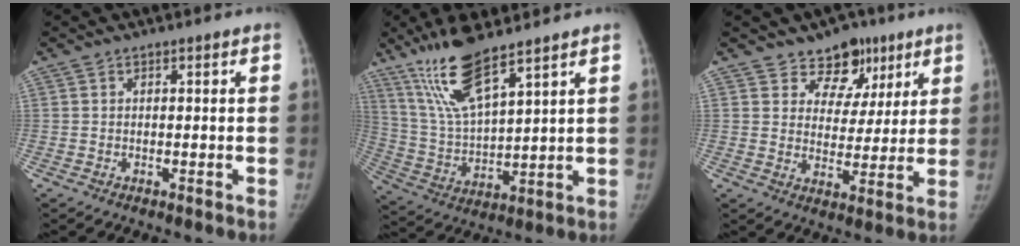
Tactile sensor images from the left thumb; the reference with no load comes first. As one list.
[{"total": 14.0, "force": [9.8, 2.8, 9.7], "torque": [-0.188, -0.048, 0.205]}, {"total": 9.3, "force": [6.2, 6.6, 2.2], "torque": [0.014, -0.030, 0.097]}]